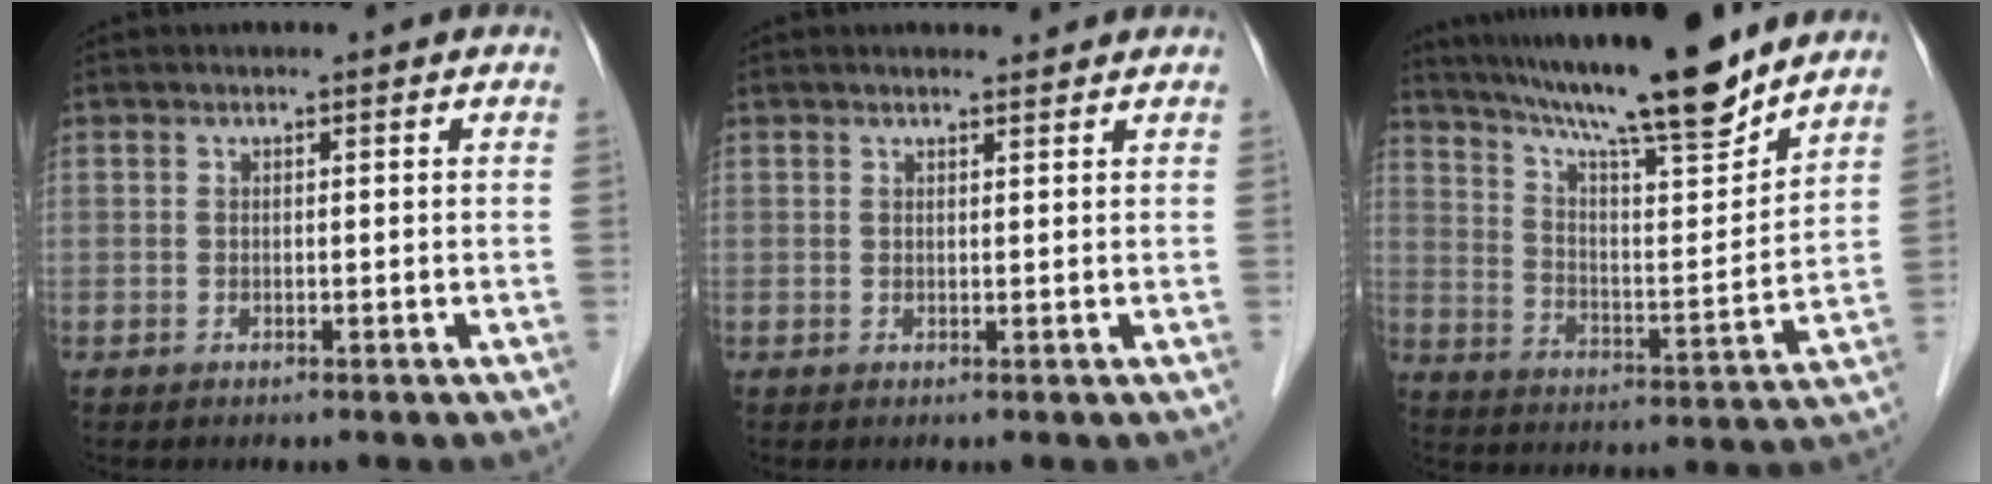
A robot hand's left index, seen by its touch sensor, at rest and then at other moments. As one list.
[{"total": 2.0, "force": [1.9, 0.3, 0.4], "torque": [-0.013, 0.005, 0.028]}, {"total": 19.7, "force": [16.7, 0.8, 10.5], "torque": [-0.174, 0.004, 0.266]}]